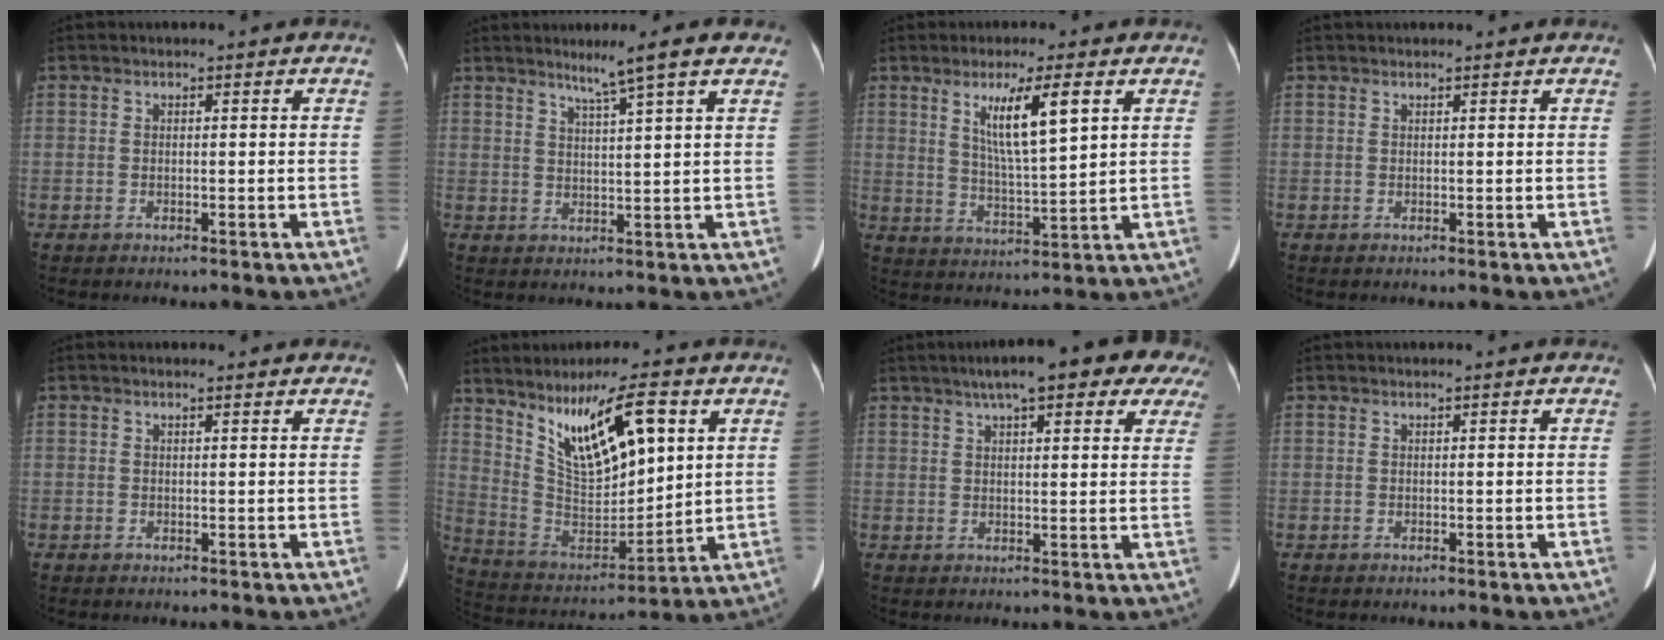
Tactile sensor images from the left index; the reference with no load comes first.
{"total": 5.7, "force": [4.0, -1.1, 3.9], "torque": [-0.067, 0.004, 0.066]}
{"total": 8.5, "force": [3.6, 0.5, 7.7], "torque": [-0.142, -0.008, 0.065]}
{"total": 1.7, "force": [1.6, 0.1, 0.6], "torque": [-0.010, 0.019, 0.020]}
{"total": 1.4, "force": [1.2, 0.6, 0.2], "torque": [-0.008, 0.012, 0.010]}
{"total": 14.9, "force": [7.0, 4.6, 12.3], "torque": [-0.228, 0.009, 0.140]}
{"total": 17.4, "force": [12.2, 4.1, 11.6], "torque": [-0.163, 0.043, 0.146]}
{"total": 0.5, "force": [0.5, -0.1, 0.3], "torque": [-0.009, 0.006, 0.012]}